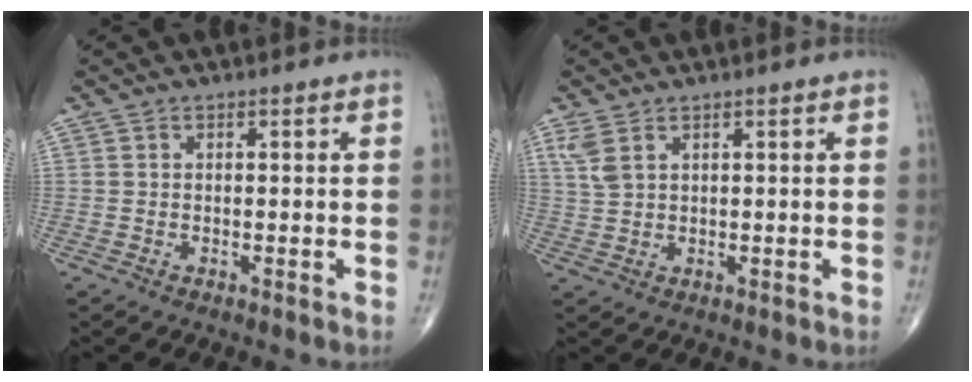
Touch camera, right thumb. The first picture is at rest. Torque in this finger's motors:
{"motor_torque": [-0.62, 0.48, 0.61, 0.54, 0.01]}